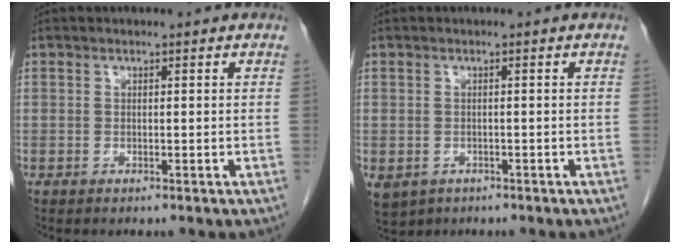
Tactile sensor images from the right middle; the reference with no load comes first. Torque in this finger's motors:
{"motor_torque": [1.05, -1.09, 0.94, 0.21]}